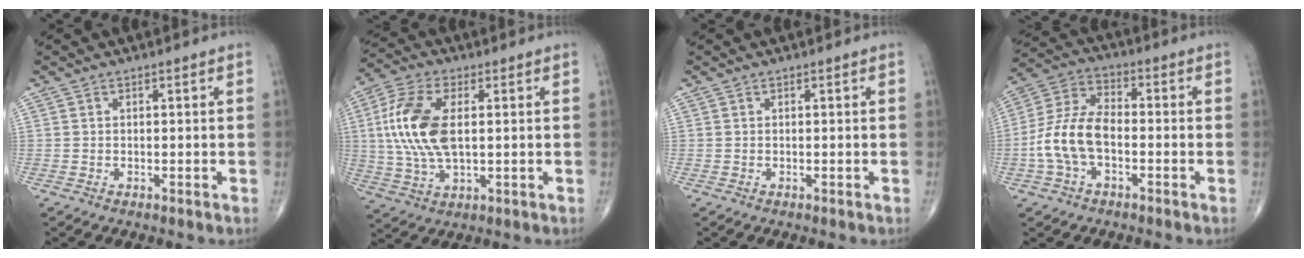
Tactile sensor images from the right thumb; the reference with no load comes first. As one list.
[{"total": 13.9, "force": [1.7, 7.0, 11.9], "torque": [-0.260, 0.003, 0.032]}, {"total": 0.0}, {"total": 11.1, "force": [-2.6, 6.3, 8.8], "torque": [-0.183, 0.036, -0.057]}]